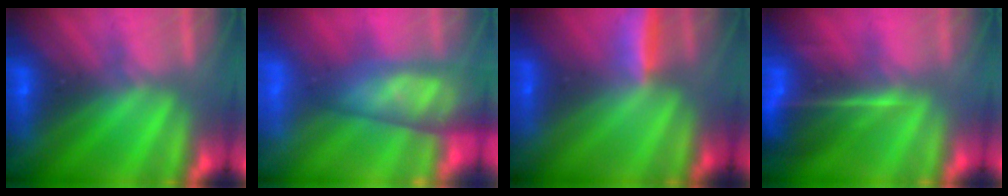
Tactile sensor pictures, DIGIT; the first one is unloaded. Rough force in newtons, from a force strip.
{"total": 10.9}
{"total": 2.9}
{"total": 7.4}